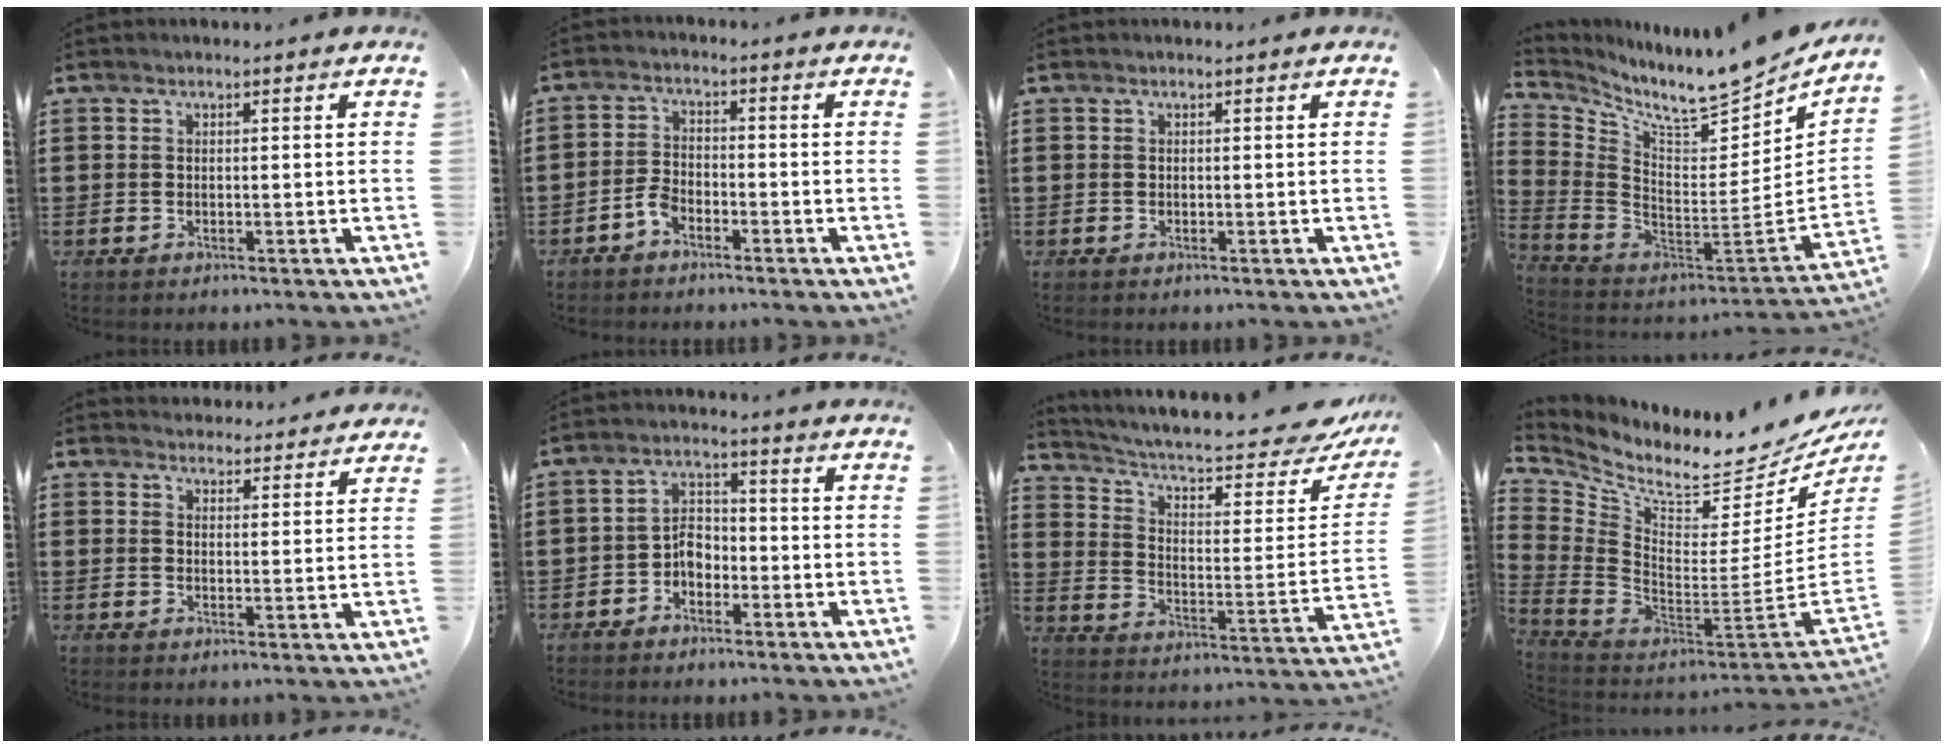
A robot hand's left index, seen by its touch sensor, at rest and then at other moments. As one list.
[{"total": 3.0, "force": [-2.1, 1.4, 1.6], "torque": [-0.048, 0.001, -0.046]}, {"total": 0.0}, {"total": 8.7, "force": [7.7, 0.1, 4.2], "torque": [-0.099, -0.082, 0.120]}, {"total": 3.3, "force": [3.3, 0.6, 0.0], "torque": [-0.001, -0.014, 0.060]}, {"total": 3.8, "force": [-1.5, 2.6, 2.3], "torque": [-0.046, 0.009, -0.032]}, {"total": 8.7, "force": [7.4, 1.7, 4.4], "torque": [-0.094, -0.061, 0.120]}, {"total": 6.2, "force": [5.0, 1.1, 3.5], "torque": [-0.092, -0.068, 0.079]}]